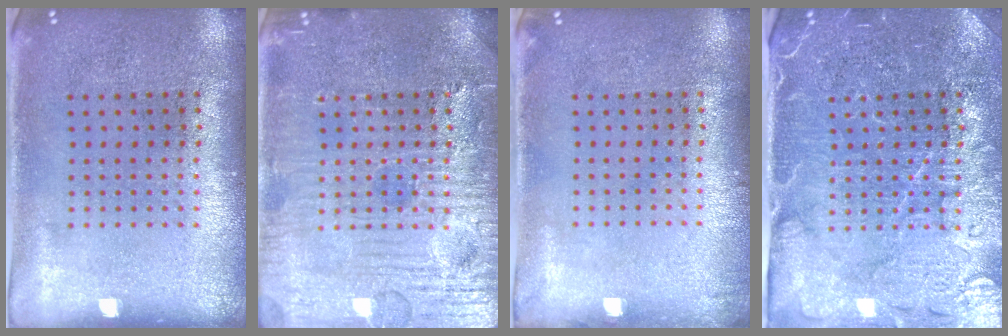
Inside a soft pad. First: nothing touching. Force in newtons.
{"total": 6.4, "press": 6.4, "slide": 0.7}
{"total": 0.6, "press": 0.6, "slide": 0.1}
{"total": 4.6, "press": 4.4, "slide": 1.5}